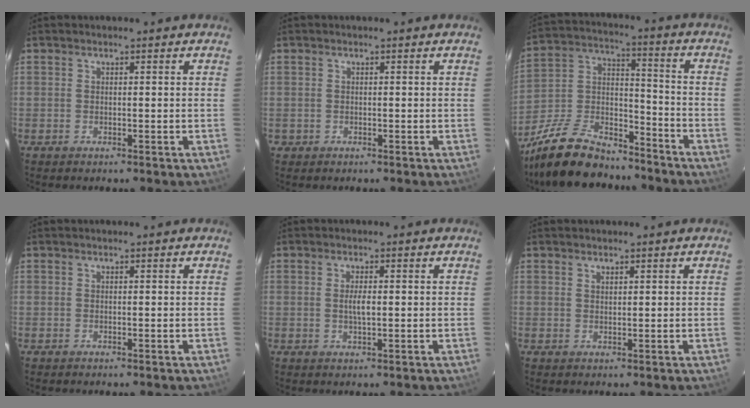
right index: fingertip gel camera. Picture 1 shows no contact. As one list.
[{"total": 1.0, "force": [-0.3, 1.0, -0.2], "torque": [0.003, 0.002, -0.001]}, {"total": 20.1, "force": [-15.6, 8.5, 9.5], "torque": [-0.213, 0.014, -0.258]}, {"total": 0.0}, {"total": 2.2, "force": [0.1, 0.7, 2.1], "torque": [-0.040, -0.002, 0.002]}, {"total": 0.8, "force": [0.8, 0.3, 0.2], "torque": [-0.002, 0.000, 0.015]}]